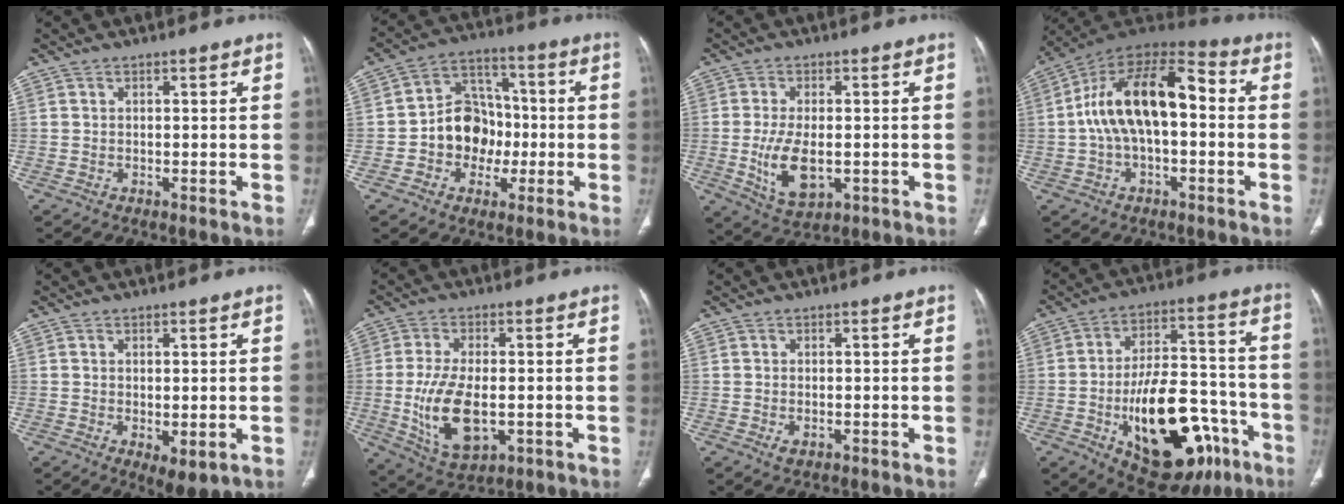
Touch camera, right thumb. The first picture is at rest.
{"total": 13.8, "force": [-1.8, 11.3, 7.8], "torque": [-0.069, 0.037, -0.031]}
{"total": 9.2, "force": [-1.6, 4.8, 7.7], "torque": [-0.141, -0.010, -0.018]}
{"total": 18.3, "force": [0.3, 9.5, 15.7], "torque": [-0.264, 0.049, -0.003]}
{"total": 4.9, "force": [-1.2, 2.1, 4.2], "torque": [-0.059, -0.013, -0.006]}
{"total": 12.7, "force": [-2.1, 6.6, 10.6], "torque": [-0.203, -0.008, -0.025]}
{"total": 1.8, "force": [-0.6, 1.0, 1.3], "torque": [-0.026, 0.002, -0.005]}
{"total": 25.5, "force": [-9.9, 12.7, 19.8], "torque": [-0.279, 0.049, -0.133]}